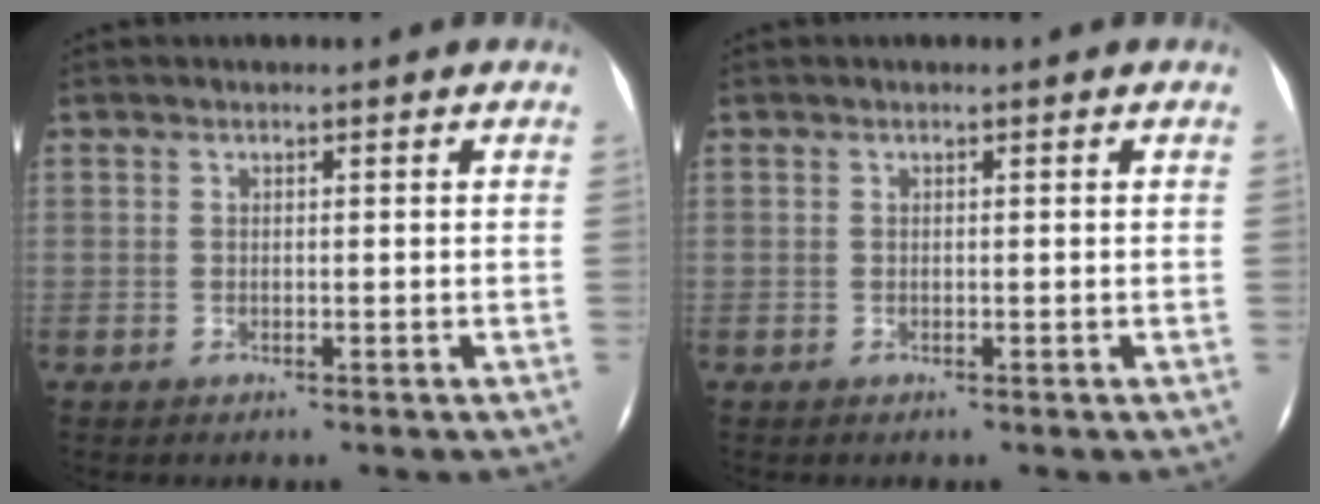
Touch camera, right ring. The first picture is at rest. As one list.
[{"total": 0.0}]